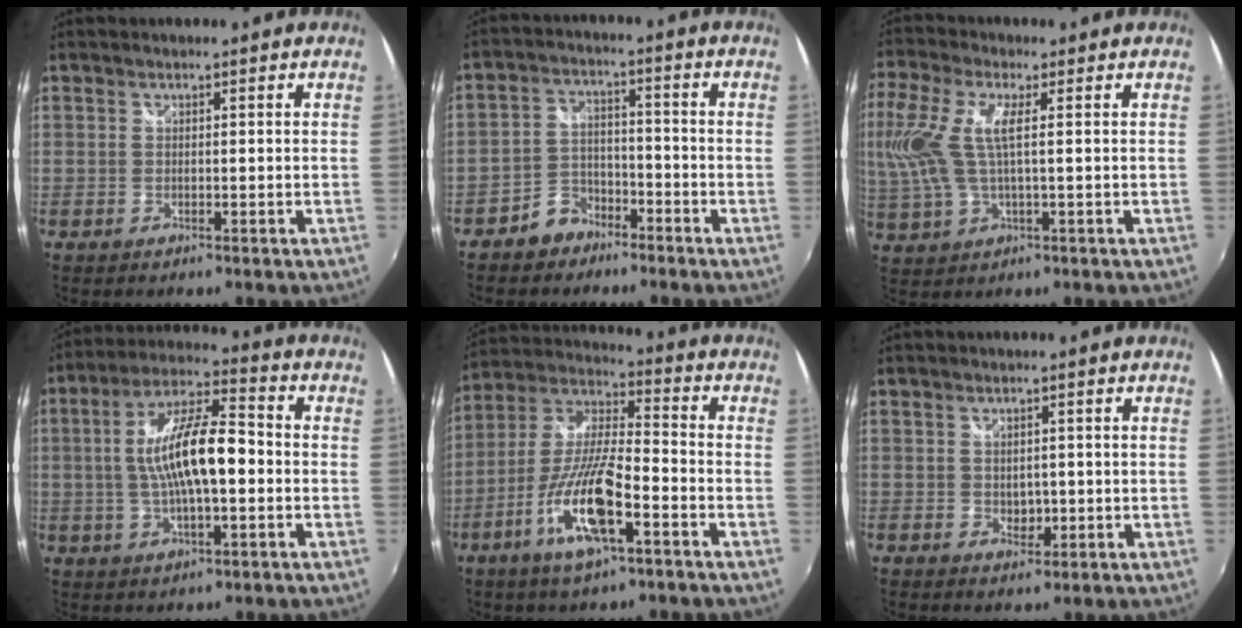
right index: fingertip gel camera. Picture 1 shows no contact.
{"total": 6.0, "force": [-4.5, 3.8, 1.2], "torque": [-0.035, 0.019, -0.076]}
{"total": 12.7, "force": [1.8, 4.2, 11.8], "torque": [-0.247, 0.006, 0.037]}
{"total": 14.0, "force": [-0.8, 4.1, 13.3], "torque": [-0.247, 0.014, -0.018]}
{"total": 15.4, "force": [-7.0, 3.8, 13.2], "torque": [-0.275, -0.014, -0.136]}
{"total": 2.6, "force": [-0.1, 2.1, 1.6], "torque": [-0.022, -0.002, -0.001]}